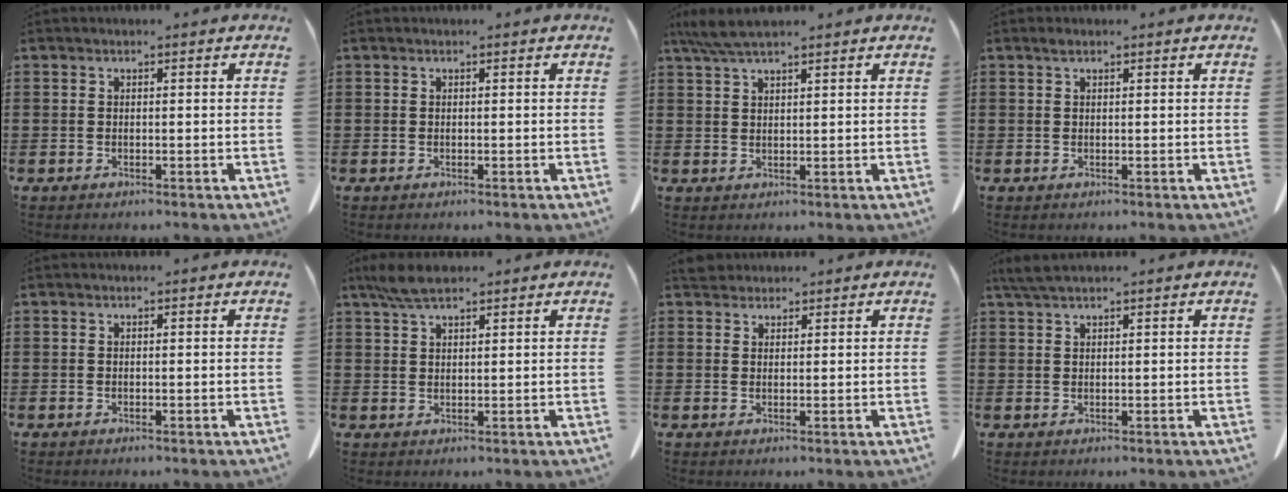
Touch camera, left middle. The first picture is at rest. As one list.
[{"total": 0.0}, {"total": 4.3, "force": [3.3, 0.6, 2.7], "torque": [-0.060, -0.003, 0.063]}, {"total": 0.6, "force": [0.3, 0.3, 0.4], "torque": [-0.010, 0.000, 0.008]}, {"total": 0.0}, {"total": 4.3, "force": [3.0, 1.3, 2.7], "torque": [-0.061, 0.001, 0.058]}, {"total": 2.7, "force": [2.4, 1.1, 0.7], "torque": [-0.022, 0.000, 0.048]}, {"total": 2.5, "force": [1.9, 0.3, 1.6], "torque": [-0.036, -0.002, 0.036]}]